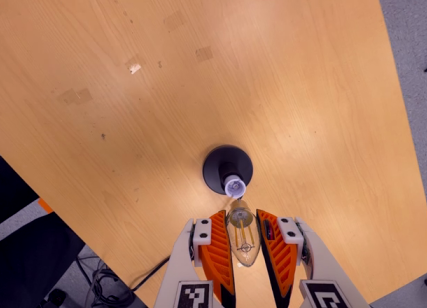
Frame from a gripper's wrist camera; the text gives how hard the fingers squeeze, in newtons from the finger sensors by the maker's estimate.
{"total": 11.2, "left": 10.7, "right": 11.6}